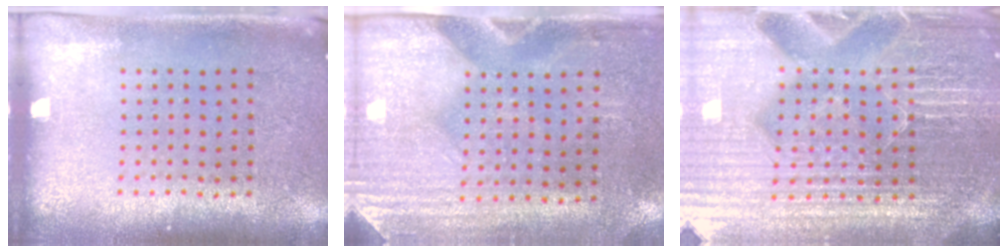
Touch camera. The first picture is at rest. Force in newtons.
{"total": 3.1, "press": 2.7, "slide": 1.6}
{"total": 6.2, "press": 5.6, "slide": 2.7}